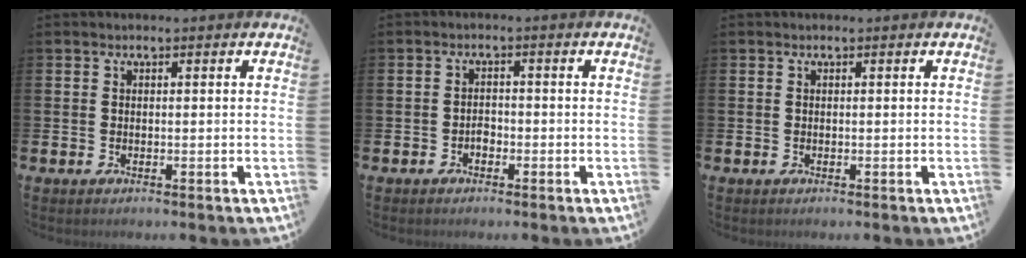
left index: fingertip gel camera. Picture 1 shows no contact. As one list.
[{"total": 1.4, "force": [-0.8, 1.0, 0.6], "torque": [-0.012, 0.002, -0.017]}, {"total": 0.0}]